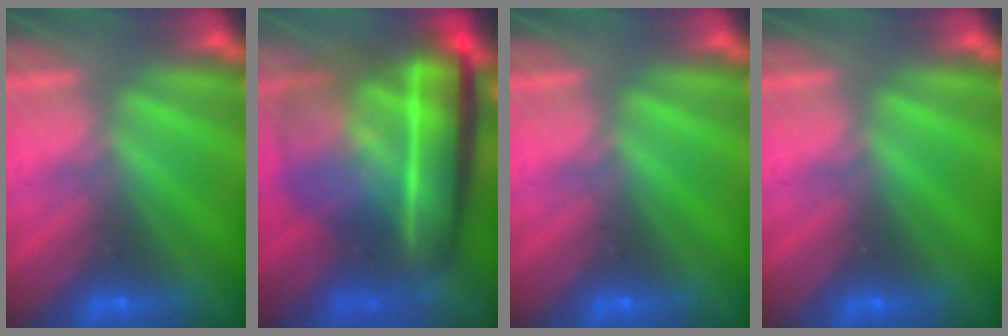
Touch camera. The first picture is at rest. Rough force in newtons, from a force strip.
{"total": 7.5}
{"total": 0.0}
{"total": 0.0}